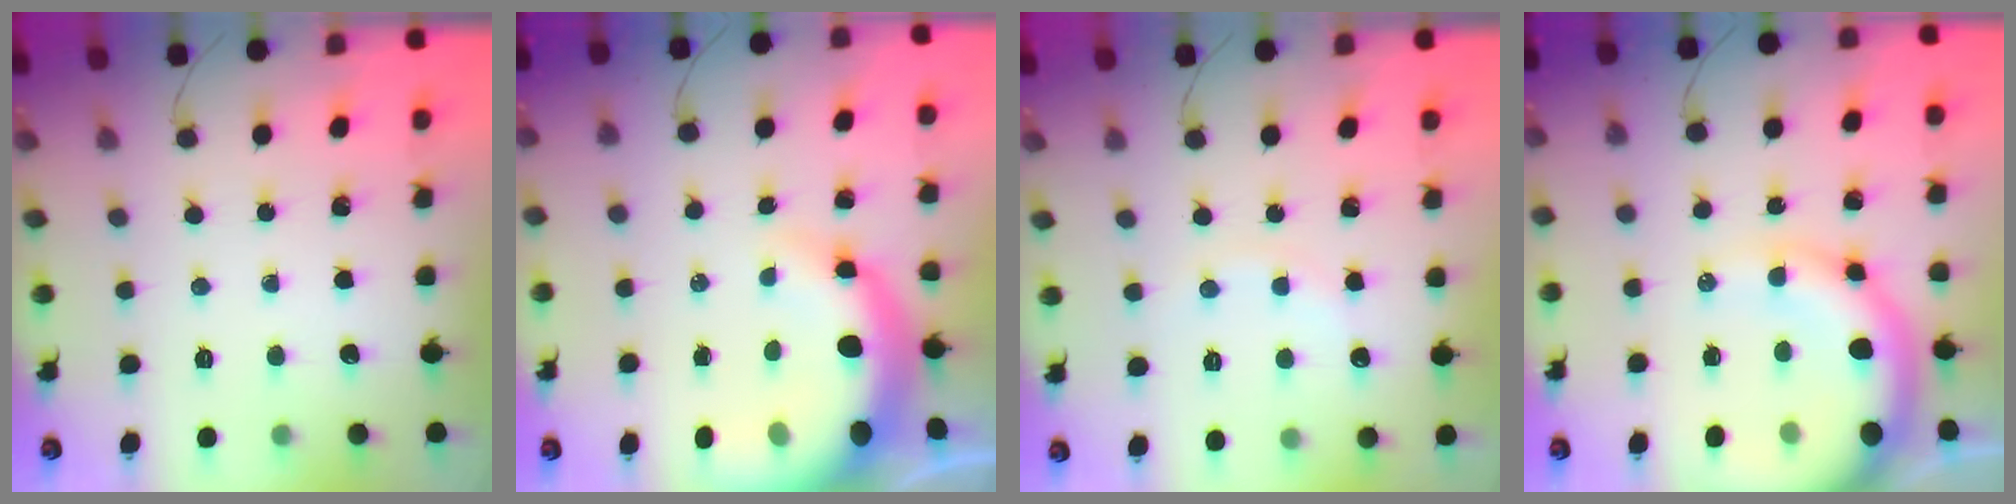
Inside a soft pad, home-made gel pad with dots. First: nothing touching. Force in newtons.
{"total": 10.1, "press": 9.8, "slide": 2.6}
{"total": 4.5, "press": 4.3, "slide": 1.3}
{"total": 15.3, "press": 14.9, "slide": 3.4}